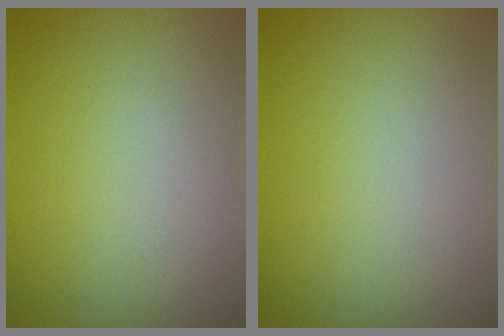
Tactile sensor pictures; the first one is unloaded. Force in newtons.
{"total": 0.0}